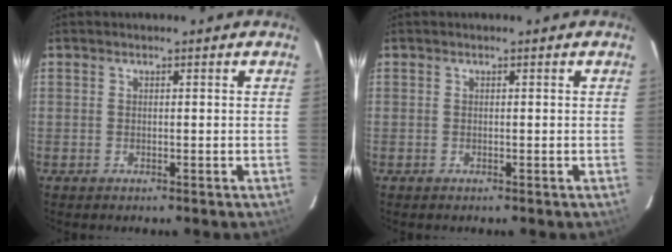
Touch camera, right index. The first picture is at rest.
{"total": 0.0}